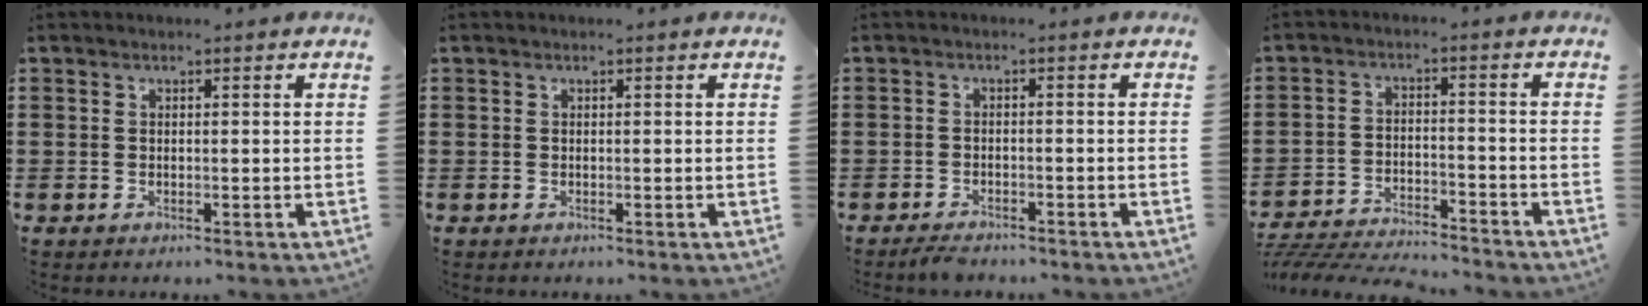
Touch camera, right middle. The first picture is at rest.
{"total": 0.0}
{"total": 1.7, "force": [-1.7, 0.3, 0.2], "torque": [-0.009, -0.001, -0.034]}
{"total": 5.5, "force": [-5.5, 0.5, 0.8], "torque": [-0.023, 0.004, -0.115]}